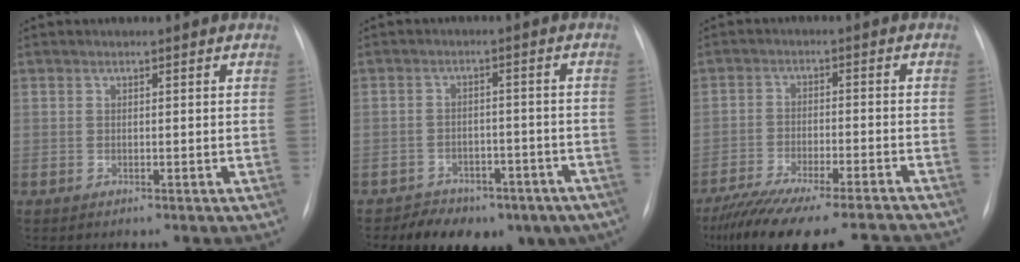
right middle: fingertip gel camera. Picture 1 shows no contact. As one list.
[{"total": 13.5, "force": [-9.5, 7.9, 5.6], "torque": [-0.071, 0.020, -0.117]}, {"total": 19.1, "force": [-16.9, 2.3, 8.7], "torque": [-0.138, -0.024, -0.248]}]